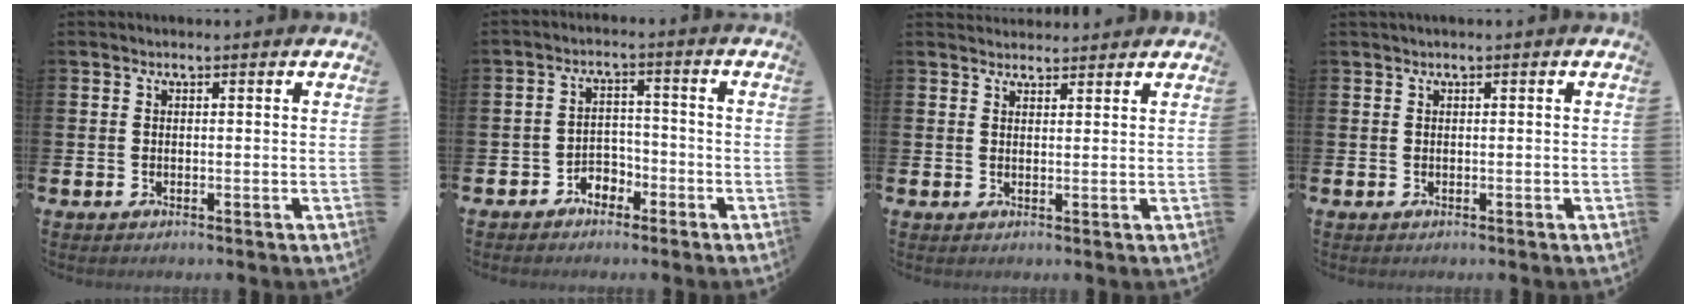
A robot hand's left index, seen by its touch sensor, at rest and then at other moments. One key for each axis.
{"total": 2.9, "fx": -2.4, "fy": 1.7, "fz": 0.4, "tx": -0.020, "ty": 0.005, "tz": -0.053}
{"total": 2.2, "fx": 2.1, "fy": 0.5, "fz": -0.1, "tx": 0.009, "ty": -0.009, "tz": 0.037}
{"total": 0.0}